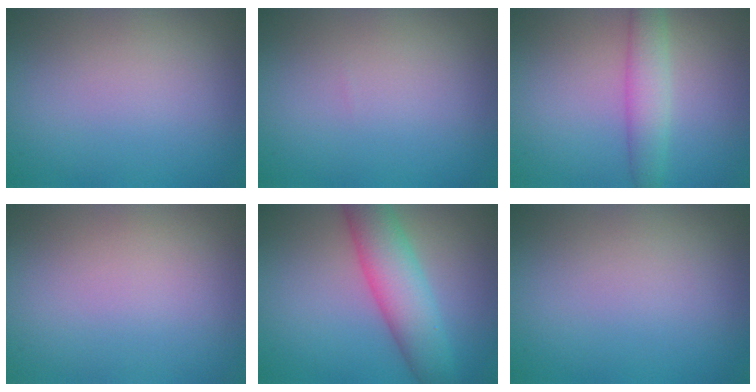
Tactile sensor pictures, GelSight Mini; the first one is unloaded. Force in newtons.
{"total": 0.0}
{"total": 3.2, "press": 3.2, "slide": 0.1}
{"total": 0.0}
{"total": 6.3, "press": 6.3, "slide": 0.2}
{"total": 0.0}